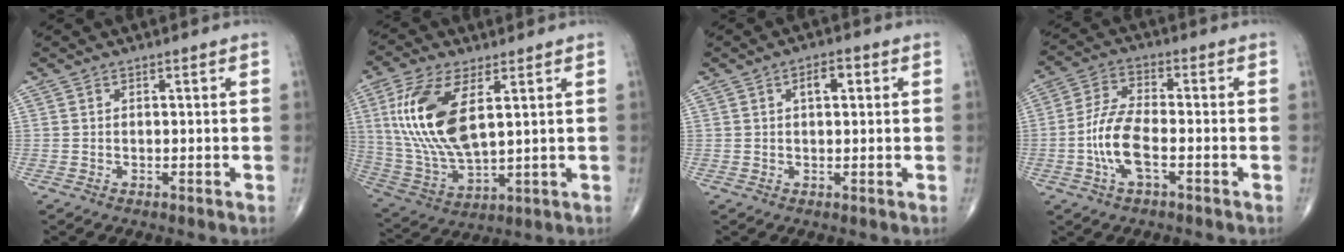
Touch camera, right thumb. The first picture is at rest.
{"total": 16.8, "force": [4.5, 7.4, 14.4], "torque": [-0.309, -0.016, 0.097]}
{"total": 3.4, "force": [1.0, 1.6, 2.8], "torque": [-0.038, 0.005, 0.012]}
{"total": 8.9, "force": [-2.6, 3.4, 7.8], "torque": [-0.167, 0.020, -0.055]}